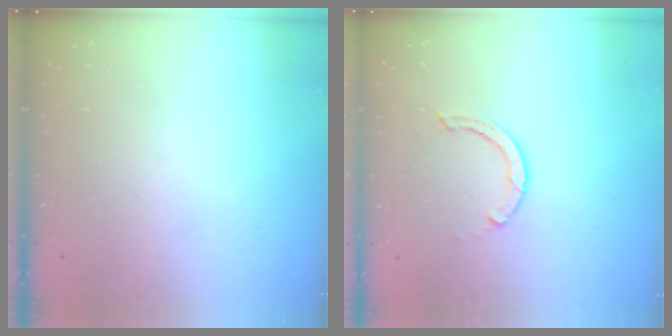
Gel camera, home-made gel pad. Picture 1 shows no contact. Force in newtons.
{"total": 2.4, "press": 2.4, "slide": 0.0}